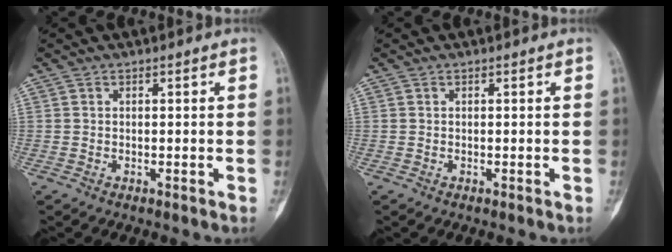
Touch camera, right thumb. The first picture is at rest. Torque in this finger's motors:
{"motor_torque": [0.00, 0.00, 0.05, -0.05, 0.00]}